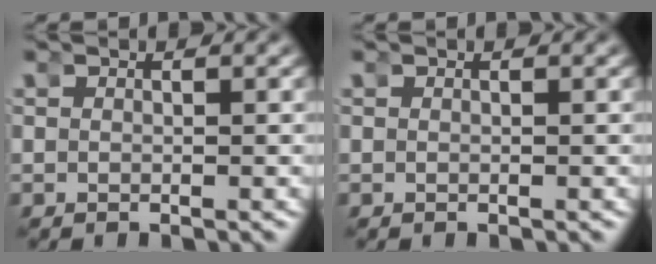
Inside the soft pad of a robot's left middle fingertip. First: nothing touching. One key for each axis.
{"total": 0.0}